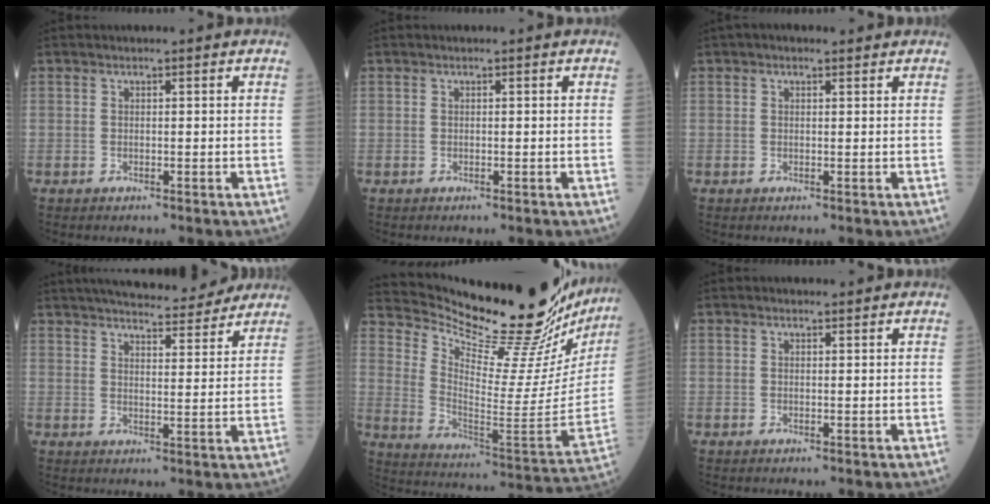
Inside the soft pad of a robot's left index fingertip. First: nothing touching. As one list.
[{"total": 0.0}, {"total": 1.5, "force": [1.0, 0.7, 0.8], "torque": [-0.020, 0.015, 0.014]}, {"total": 16.2, "force": [14.6, 2.8, 6.4], "torque": [-0.090, 0.012, 0.197]}, {"total": 29.0, "force": [26.3, 2.6, 11.9], "torque": [-0.200, -0.125, 0.357]}, {"total": 0.6, "force": [0.6, 0.2, 0.0], "torque": [-0.010, -0.004, 0.007]}]